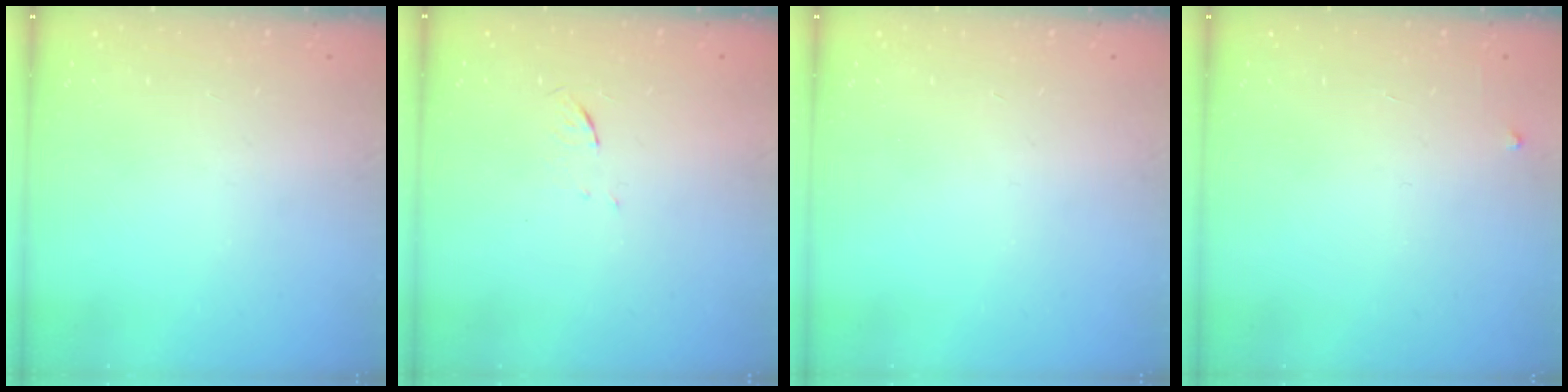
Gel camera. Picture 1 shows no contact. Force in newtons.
{"total": 3.2, "press": 3.0, "slide": 1.3}
{"total": 0.0}
{"total": 2.3, "press": 2.3, "slide": 0.3}